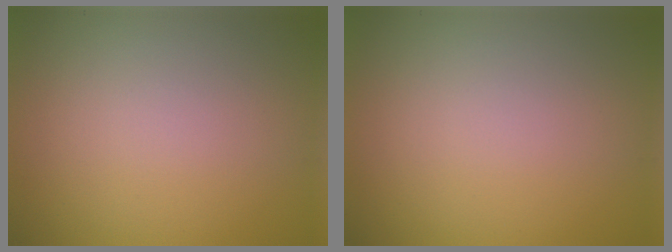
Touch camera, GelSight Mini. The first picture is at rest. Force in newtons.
{"total": 0.0}